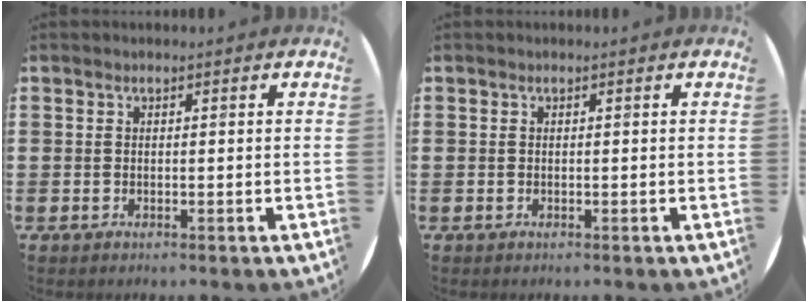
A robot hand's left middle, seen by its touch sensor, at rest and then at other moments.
{"total": 0.0}